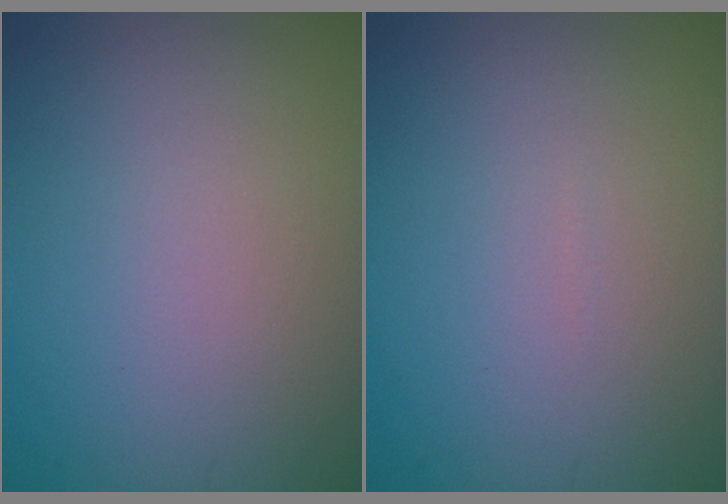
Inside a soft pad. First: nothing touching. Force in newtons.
{"total": 0.0}